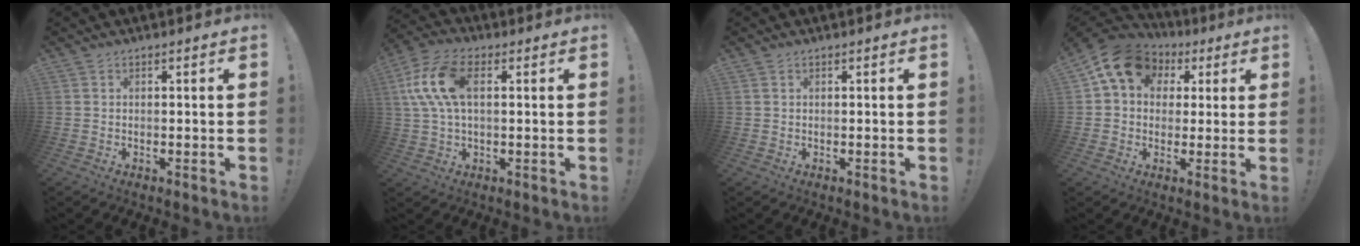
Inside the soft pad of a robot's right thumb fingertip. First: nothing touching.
{"total": 13.1, "force": [2.6, 7.2, 10.7], "torque": [-0.221, 0.007, 0.049]}
{"total": 0.6, "force": [0.3, 0.4, 0.2], "torque": [-0.013, 0.004, 0.008]}
{"total": 12.4, "force": [5.0, 9.5, 6.3], "torque": [-0.093, -0.014, 0.098]}